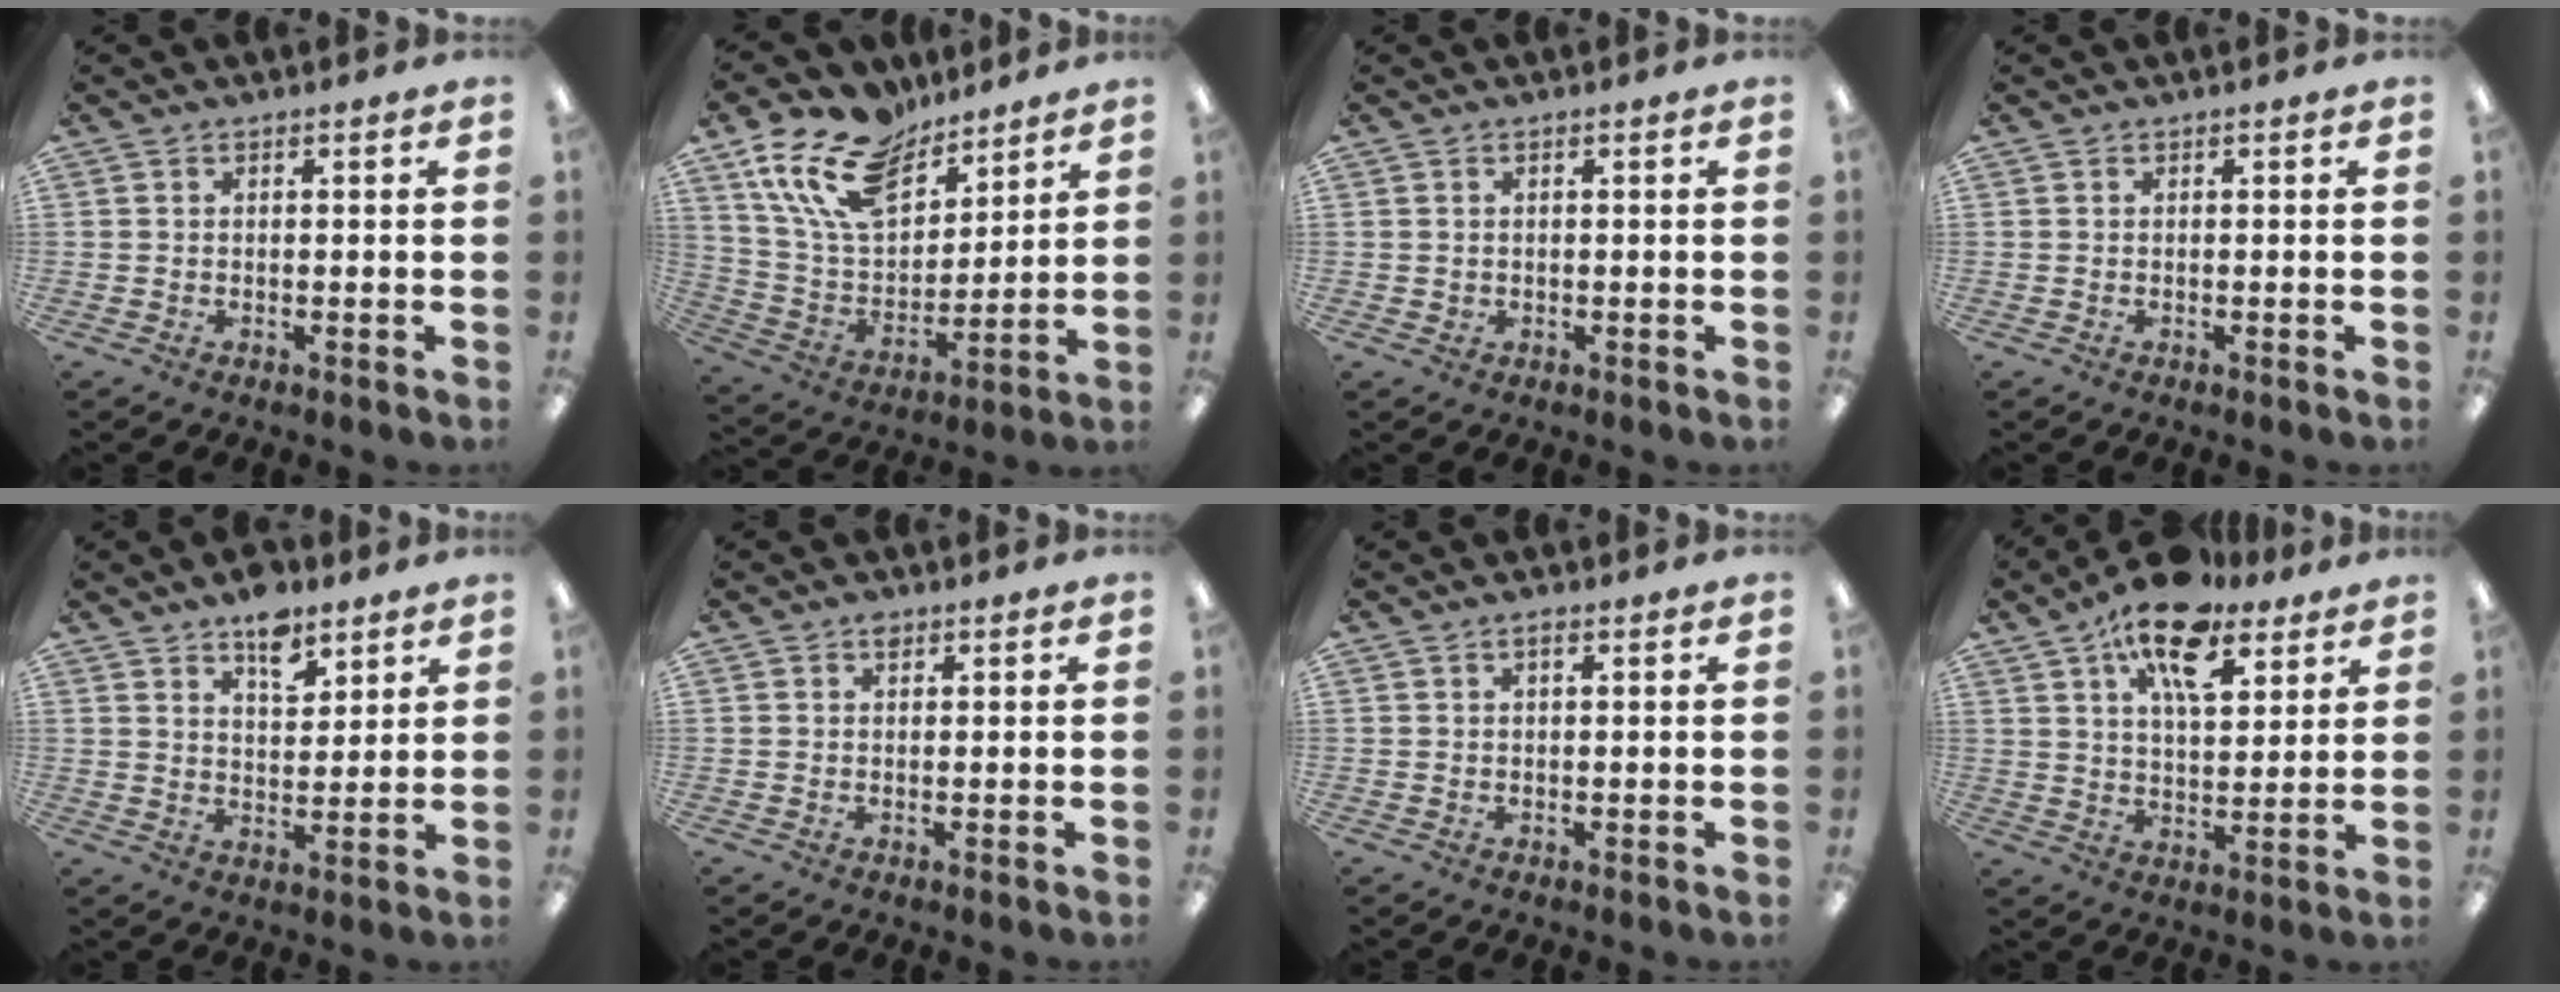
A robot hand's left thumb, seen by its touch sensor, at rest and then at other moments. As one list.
[{"total": 19.1, "force": [12.5, 10.6, 9.8], "torque": [-0.195, -0.055, 0.234]}, {"total": 0.9, "force": [0.4, 0.8, 0.1], "torque": [0.005, 0.001, 0.004]}, {"total": 0.0}, {"total": 8.3, "force": [5.9, 4.2, 4.1], "torque": [-0.050, -0.033, 0.101]}, {"total": 1.4, "force": [0.8, 0.8, 0.8], "torque": [-0.010, -0.002, 0.012]}, {"total": 1.2, "force": [0.8, 0.4, 0.8], "torque": [-0.018, 0.003, 0.014]}, {"total": 15.6, "force": [10.3, 7.0, 9.5], "torque": [-0.151, -0.044, 0.175]}]